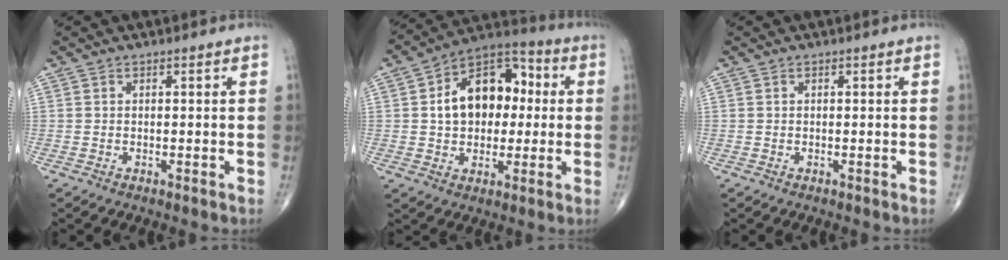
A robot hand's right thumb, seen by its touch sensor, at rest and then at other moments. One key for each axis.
{"total": 16.1, "fx": 1.8, "fy": 10.9, "fz": 11.7, "tx": -0.138, "ty": 0.032, "tz": 0.022}
{"total": 0.0}